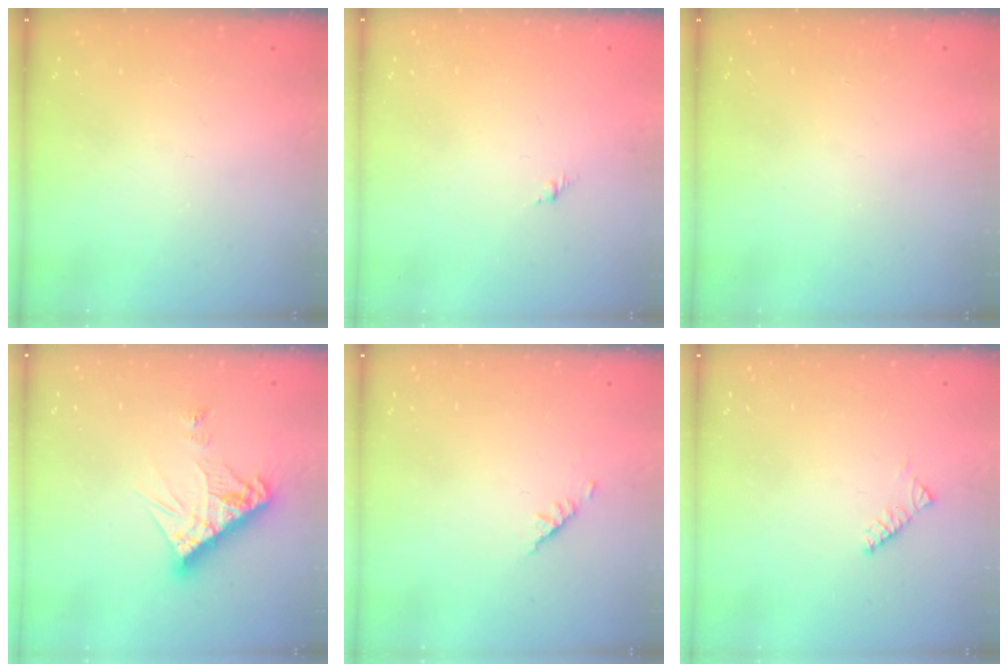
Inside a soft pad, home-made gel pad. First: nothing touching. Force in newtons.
{"total": 1.3, "press": 1.2, "slide": 0.5}
{"total": 0.0}
{"total": 11.6, "press": 11.6, "slide": 1.0}
{"total": 1.9, "press": 1.8, "slide": 0.5}
{"total": 2.9, "press": 2.9, "slide": 0.5}